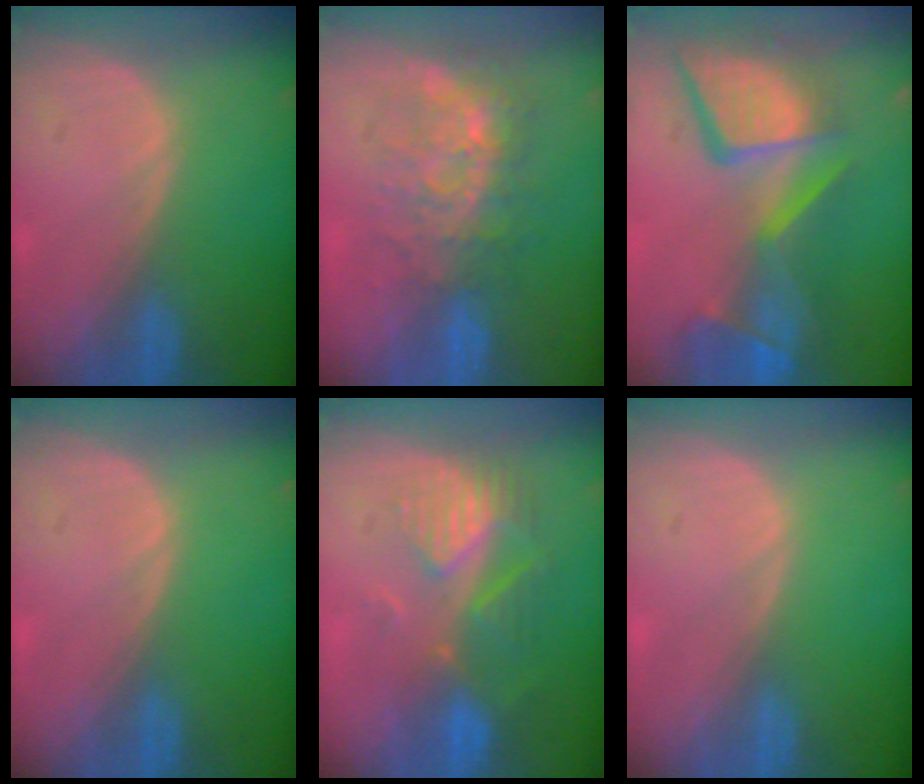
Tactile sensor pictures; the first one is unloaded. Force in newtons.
{"total": 8.9, "press": 7.5, "slide": 4.7}
{"total": 13.9, "press": 11.3, "slide": 8.2}
{"total": 0.0}
{"total": 8.9, "press": 7.7, "slide": 4.3}
{"total": 0.0}